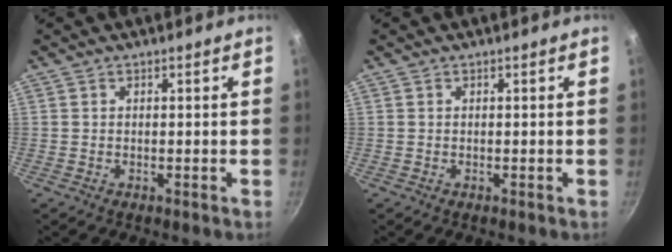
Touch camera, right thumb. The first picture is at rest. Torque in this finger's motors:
{"motor_torque": [-0.46, -0.03, -0.30, 0.15, 0.00]}